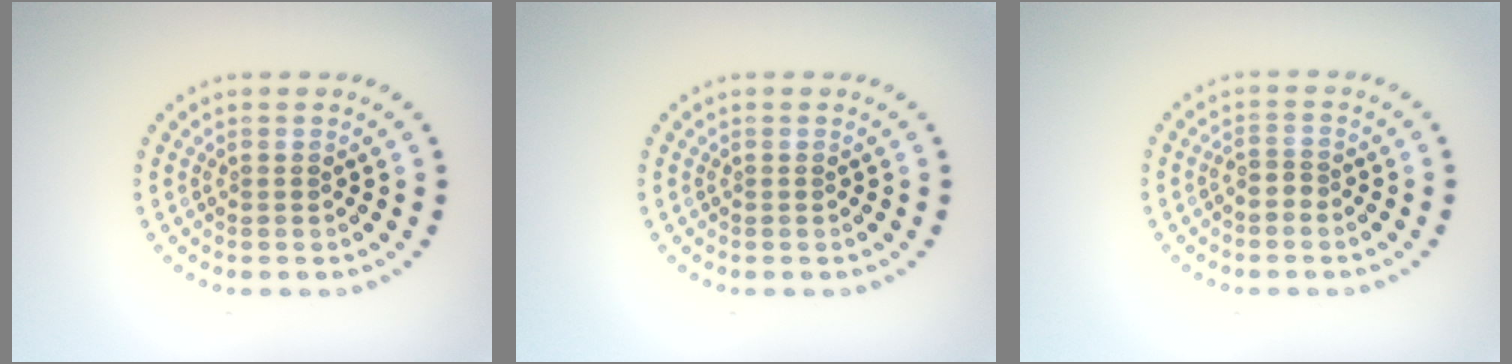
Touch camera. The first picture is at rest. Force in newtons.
{"total": 0.0}
{"total": 1.6, "press": 1.2, "slide": 1.0}